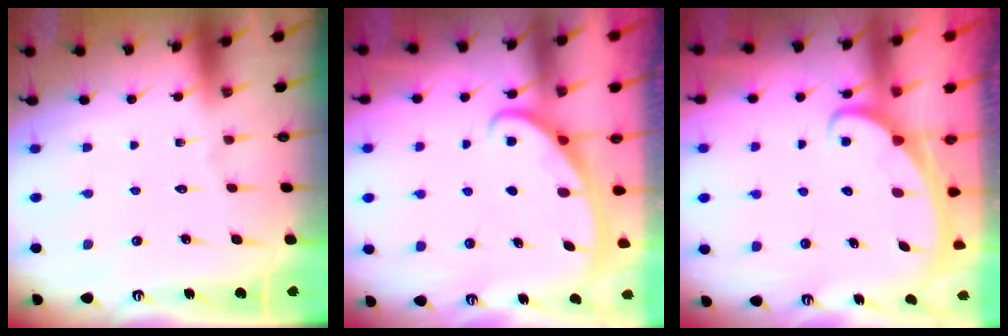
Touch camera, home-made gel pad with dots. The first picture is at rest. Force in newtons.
{"total": 3.0, "press": 2.9, "slide": 0.4}
{"total": 2.4, "press": 2.3, "slide": 0.3}